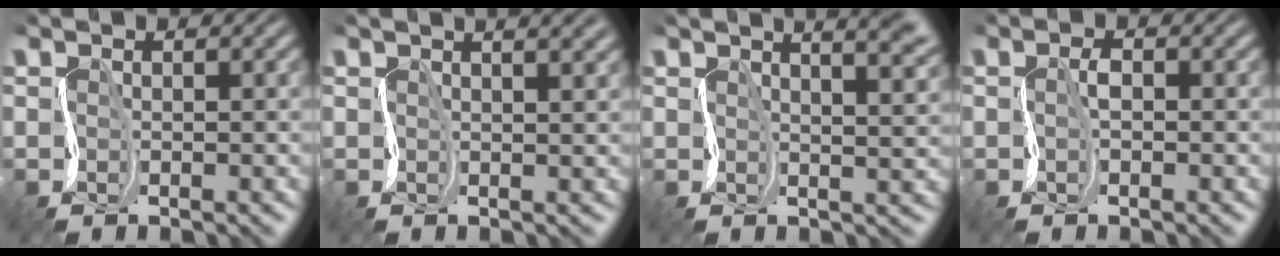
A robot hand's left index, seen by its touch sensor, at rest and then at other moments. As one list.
[{"total": 6.1, "force": [3.5, 2.6, 4.2], "torque": [-0.029, 0.039, 0.017]}, {"total": 9.6, "force": [5.6, 3.6, 6.8], "torque": [-0.057, 0.044, 0.051]}, {"total": 1.1, "force": [-0.1, 0.5, 1.0], "torque": [-0.020, 0.005, -0.003]}]